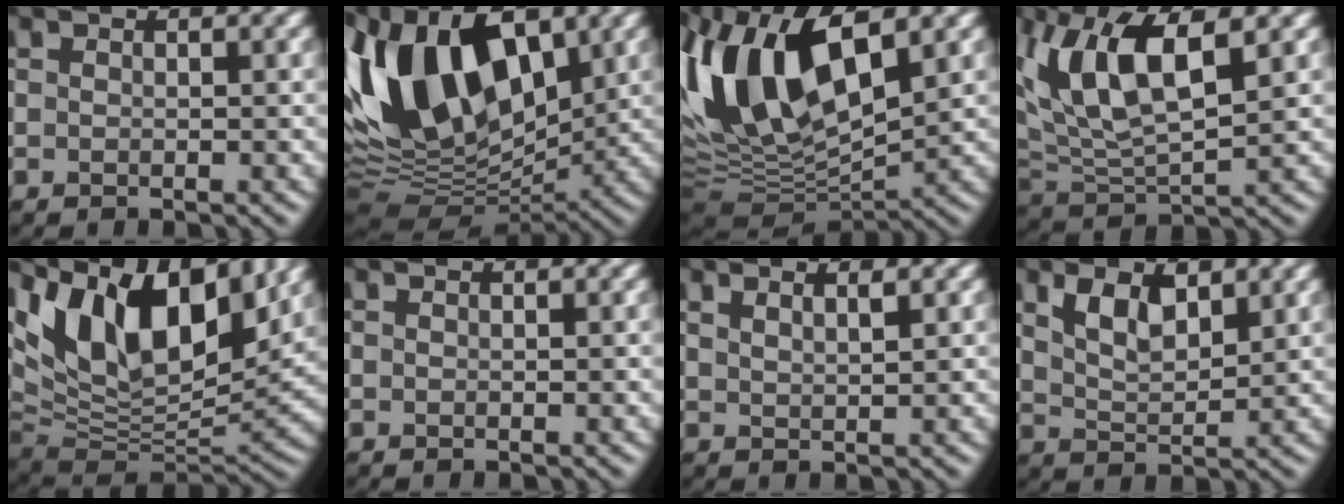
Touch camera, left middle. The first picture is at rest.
{"total": 13.1, "force": [3.1, 7.8, 10.0], "torque": [-0.199, 0.017, 0.046]}
{"total": 13.0, "force": [3.2, 6.4, 10.8], "torque": [-0.214, 0.010, 0.048]}
{"total": 8.1, "force": [3.4, 3.3, 6.6], "torque": [-0.132, 0.003, 0.059]}
{"total": 13.2, "force": [6.7, 6.1, 9.6], "torque": [-0.168, 0.022, 0.114]}
{"total": 0.0}
{"total": 1.4, "force": [0.9, 0.4, 1.0], "torque": [0.000, 0.003, 0.005]}
{"total": 3.2, "force": [1.8, 1.3, 2.3], "torque": [-0.046, 0.000, 0.035]}